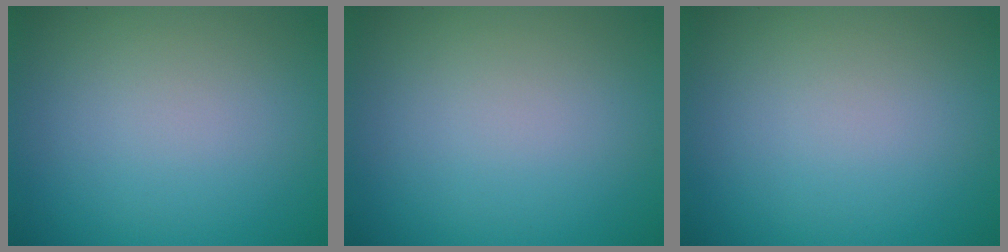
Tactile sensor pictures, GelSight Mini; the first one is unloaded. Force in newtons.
{"total": 0.0}
{"total": 0.0}